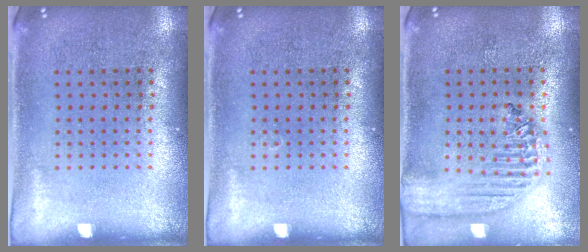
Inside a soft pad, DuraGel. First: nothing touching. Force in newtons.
{"total": 0.0}
{"total": 2.1, "press": 1.9, "slide": 1.0}